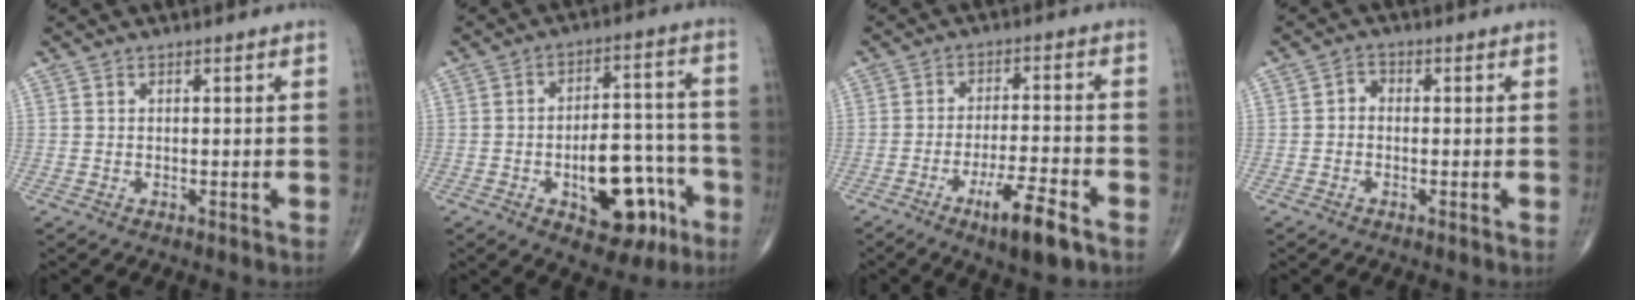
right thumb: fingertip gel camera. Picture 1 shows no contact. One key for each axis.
{"total": 15.5, "fx": -6.0, "fy": 8.1, "fz": 11.7, "tx": -0.132, "ty": 0.052, "tz": -0.075}
{"total": 9.6, "fx": -5.5, "fy": 2.0, "fz": 7.6, "tx": -0.130, "ty": 0.022, "tz": -0.086}
{"total": 1.9, "fx": -0.4, "fy": 1.5, "fz": 1.1, "tx": -0.009, "ty": 0.008, "tz": -0.016}